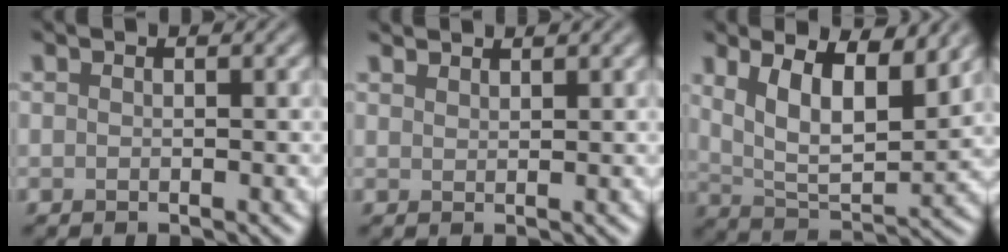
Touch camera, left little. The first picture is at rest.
{"total": 1.6, "force": [1.6, 0.2, 0.3], "torque": [-0.005, 0.001, 0.026]}
{"total": 8.1, "force": [3.9, 3.4, 6.3], "torque": [-0.110, -0.003, 0.063]}